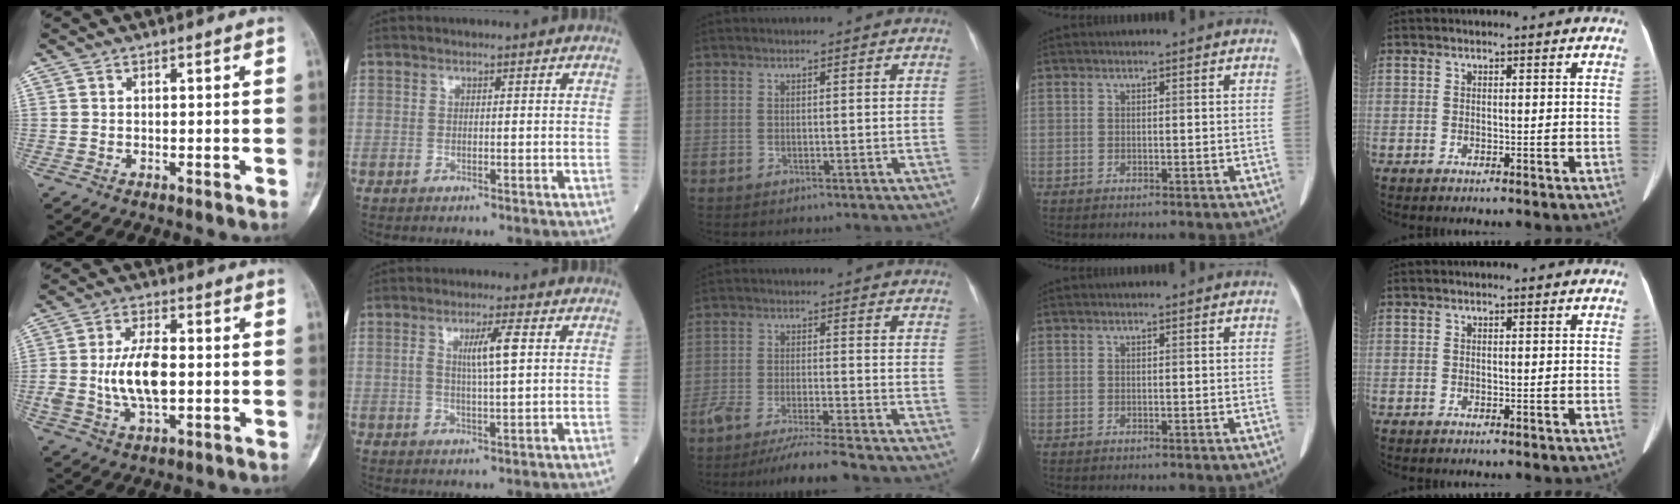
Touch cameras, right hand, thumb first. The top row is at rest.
{"thumb": {"total": 10.3, "force": [-0.4, 5.1, 9.0], "torque": [-0.172, 0.005, -0.005]}, "index": {"total": 5.1, "force": [1.2, 0.1, 4.9], "torque": [-0.091, 0.002, 0.021]}, "middle": {"total": 8.8, "force": [-7.7, -1.1, 4.1], "torque": [-0.059, -0.031, -0.130]}}